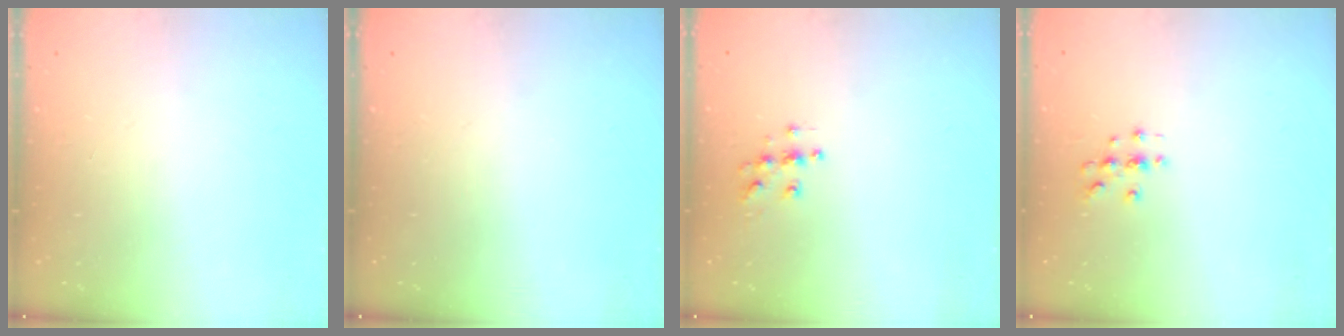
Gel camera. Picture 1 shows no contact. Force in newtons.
{"total": 0.0}
{"total": 5.7, "press": 5.7, "slide": 0.4}
{"total": 3.0, "press": 3.0, "slide": 0.3}